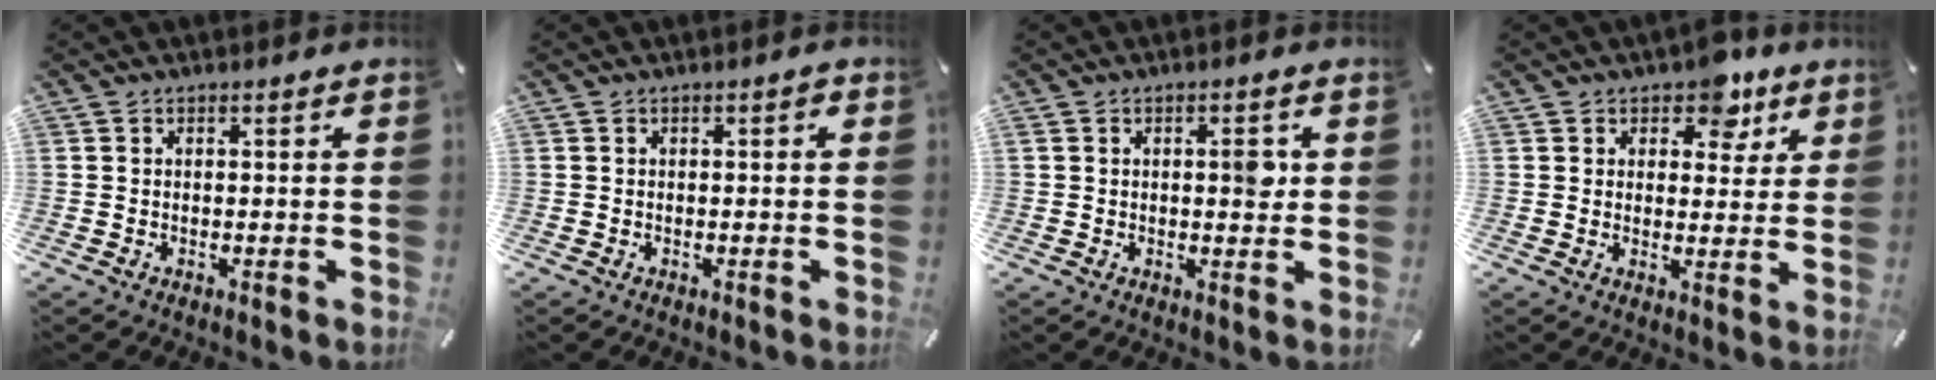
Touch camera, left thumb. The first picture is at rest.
{"total": 0.7, "force": [0.0, 0.3, 0.6], "torque": [-0.011, 0.003, -0.003]}
{"total": 4.5, "force": [0.9, 2.0, 3.9], "torque": [-0.047, -0.006, 0.005]}
{"total": 7.7, "force": [4.8, 5.0, 3.3], "torque": [-0.023, -0.029, 0.077]}